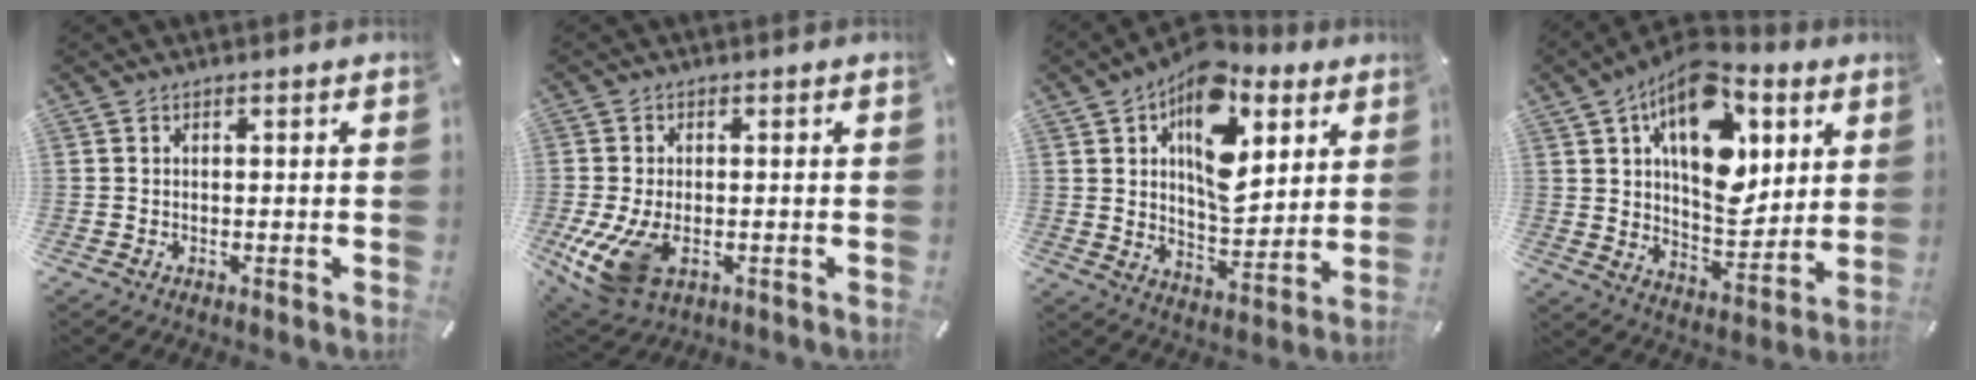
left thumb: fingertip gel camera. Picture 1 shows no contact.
{"total": 9.5, "force": [-2.8, 5.8, 6.9], "torque": [-0.152, -0.010, -0.049]}
{"total": 18.9, "force": [8.2, 11.2, 12.8], "torque": [-0.182, -0.042, 0.144]}
{"total": 20.1, "force": [8.3, 11.9, 14.0], "torque": [-0.223, -0.044, 0.142]}